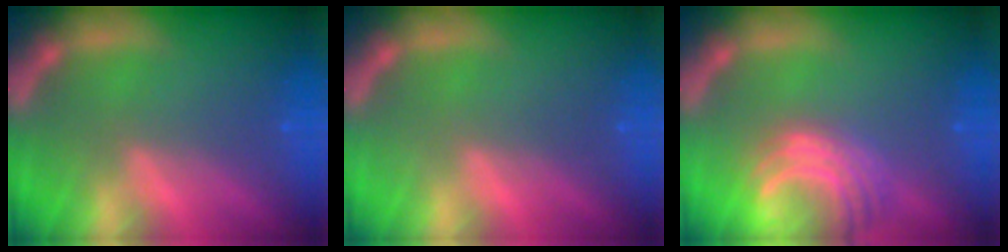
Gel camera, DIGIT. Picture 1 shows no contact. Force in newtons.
{"total": 0.0}
{"total": 6.5}